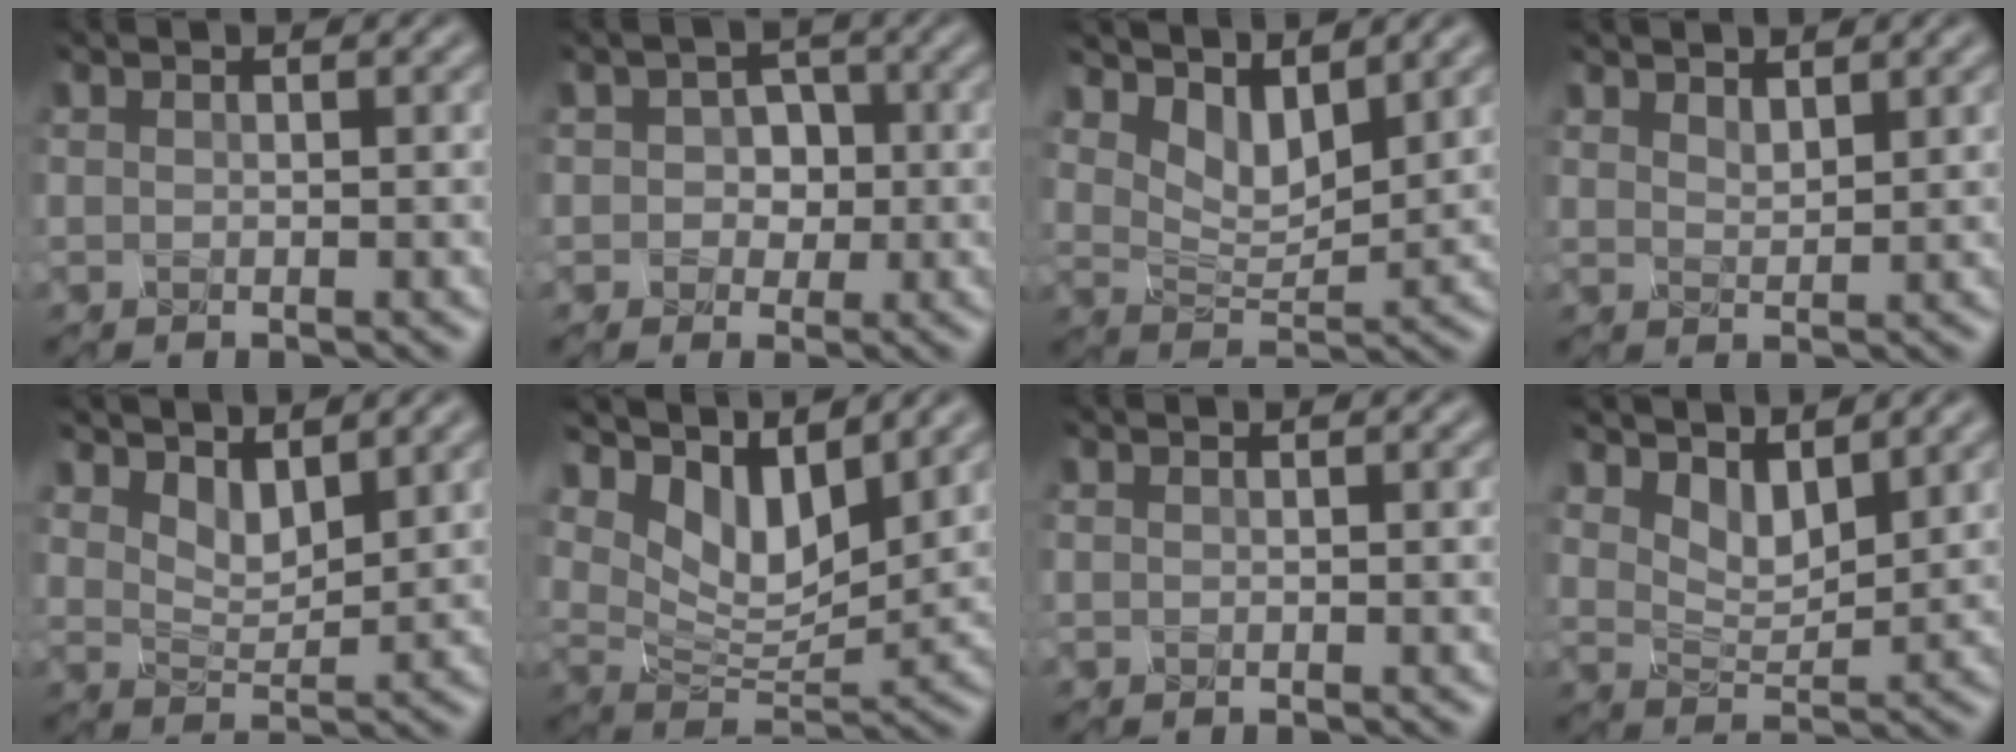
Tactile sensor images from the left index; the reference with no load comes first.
{"total": 4.0, "force": [-1.0, 3.4, 1.9], "torque": [-0.060, 0.006, -0.019]}
{"total": 6.9, "force": [3.6, 3.3, 4.9], "torque": [-0.104, -0.003, 0.063]}
{"total": 2.2, "force": [1.6, 0.9, 1.2], "torque": [-0.030, -0.005, 0.025]}
{"total": 5.6, "force": [3.2, 2.7, 3.7], "torque": [-0.089, 0.004, 0.044]}
{"total": 9.1, "force": [4.1, 4.3, 6.9], "torque": [-0.143, 0.004, 0.073]}
{"total": 0.0}
{"total": 6.3, "force": [3.4, 3.1, 4.2], "torque": [-0.098, 0.003, 0.051]}